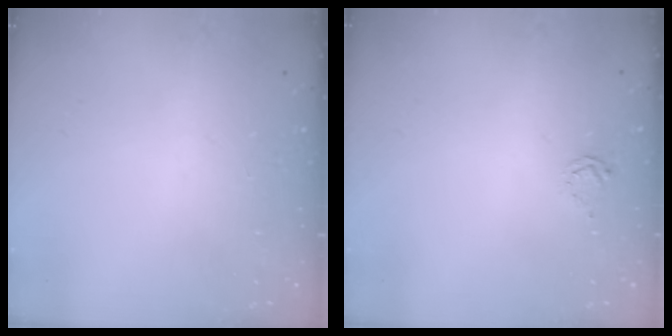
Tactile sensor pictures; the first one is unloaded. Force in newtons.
{"total": 2.4, "press": 2.4, "slide": 0.2}